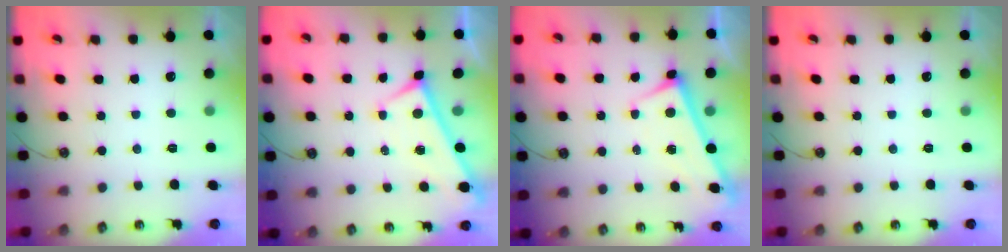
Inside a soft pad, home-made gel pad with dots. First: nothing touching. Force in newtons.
{"total": 0.0}
{"total": 3.0, "press": 3.0, "slide": 0.1}
{"total": 0.0}